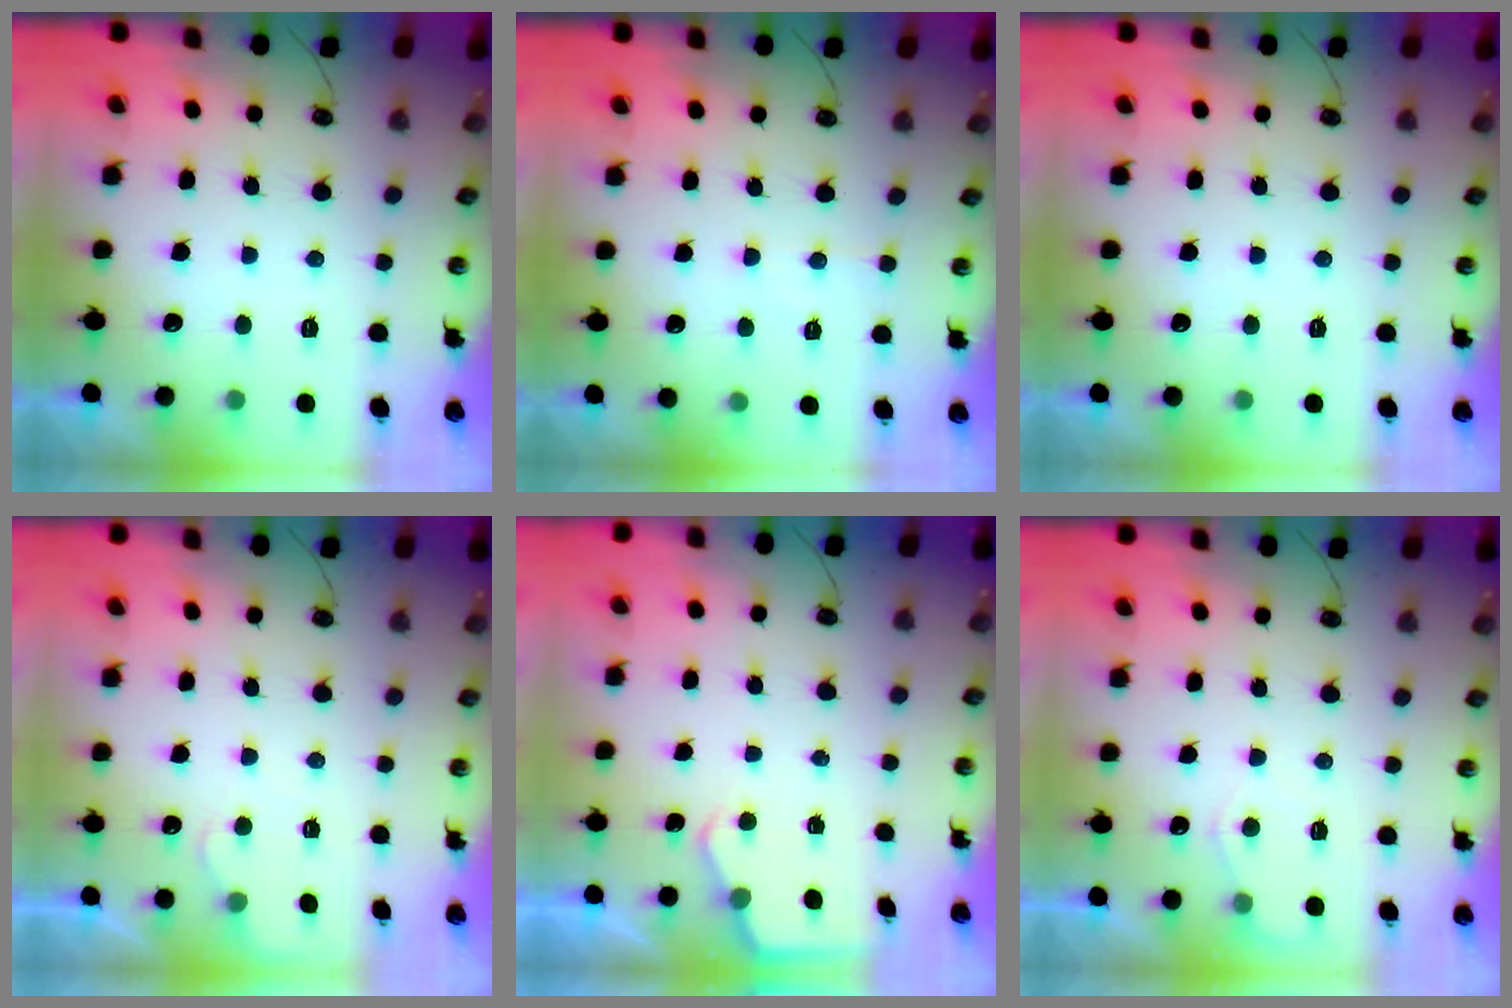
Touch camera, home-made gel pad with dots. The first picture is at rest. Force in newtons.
{"total": 4.9, "press": 4.9, "slide": 0.6}
{"total": 0.0}
{"total": 3.5, "press": 3.4, "slide": 0.5}
{"total": 2.9, "press": 2.8, "slide": 0.4}
{"total": 4.5, "press": 4.5, "slide": 0.5}